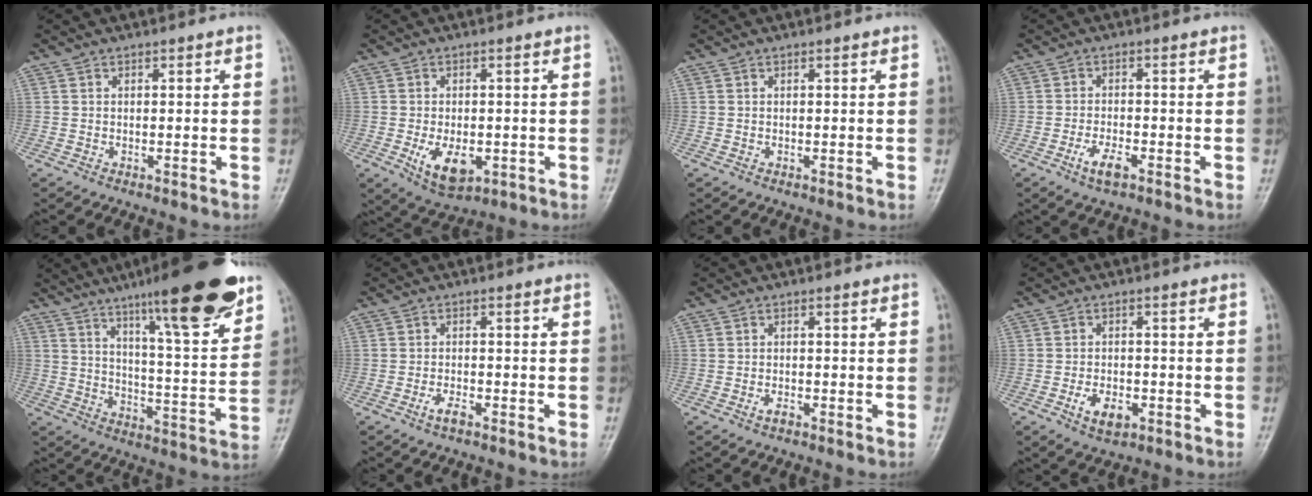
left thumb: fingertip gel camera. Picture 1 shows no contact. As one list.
[{"total": 7.3, "force": [-1.9, 4.2, 5.7], "torque": [-0.086, -0.010, -0.019]}, {"total": 0.0}, {"total": 4.0, "force": [-2.1, 1.5, 3.0], "torque": [-0.062, 0.007, -0.037]}, {"total": 20.8, "force": [13.6, 3.2, 15.4], "torque": [-0.200, -0.063, 0.206]}, {"total": 2.3, "force": [-1.4, 0.7, 1.6], "torque": [-0.036, 0.004, -0.028]}, {"total": 1.3, "force": [-0.7, 0.6, 0.9], "torque": [-0.018, 0.001, -0.014]}, {"total": 4.8, "force": [-2.0, 2.8, 3.3], "torque": [-0.056, 0.003, -0.029]}]